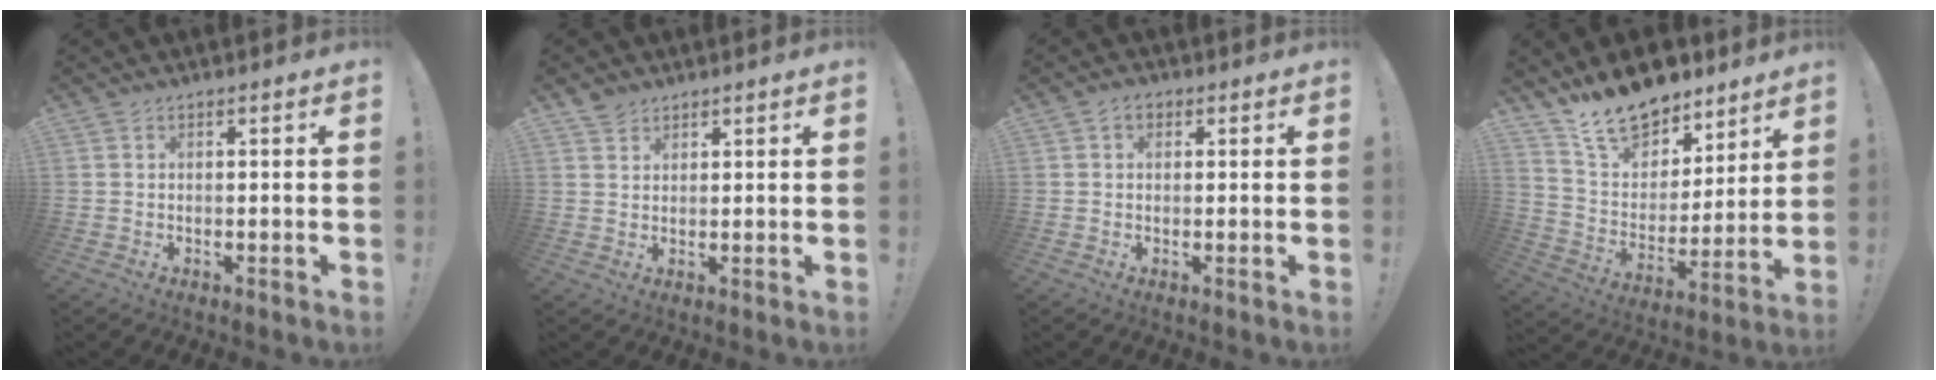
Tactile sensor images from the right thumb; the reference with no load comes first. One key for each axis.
{"total": 3.0, "fx": 2.4, "fy": 1.7, "fz": 0.5, "tx": -0.007, "ty": -0.010, "tz": 0.046}
{"total": 2.5, "fx": 0.9, "fy": 1.8, "fz": 1.4, "tx": -0.019, "ty": 0.000, "tz": 0.014}
{"total": 17.1, "fx": 13.4, "fy": 8.5, "fz": 6.2, "tx": -0.117, "ty": -0.091, "tz": 0.248}